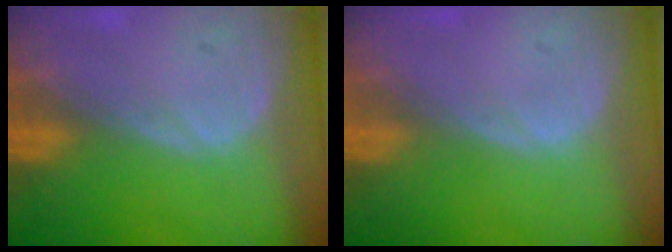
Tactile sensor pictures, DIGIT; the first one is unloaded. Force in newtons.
{"total": 0.0}